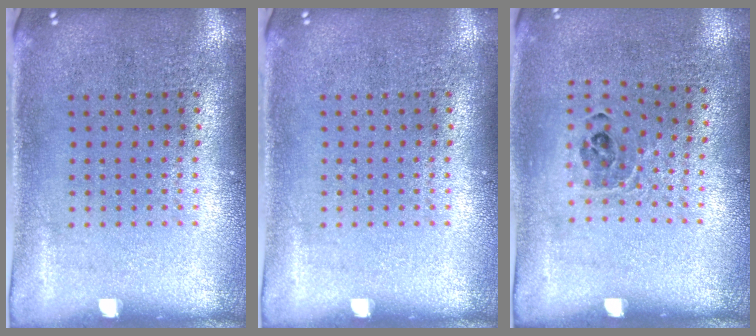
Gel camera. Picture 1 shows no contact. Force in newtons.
{"total": 0.0}
{"total": 0.9, "press": 0.8, "slide": 0.4}